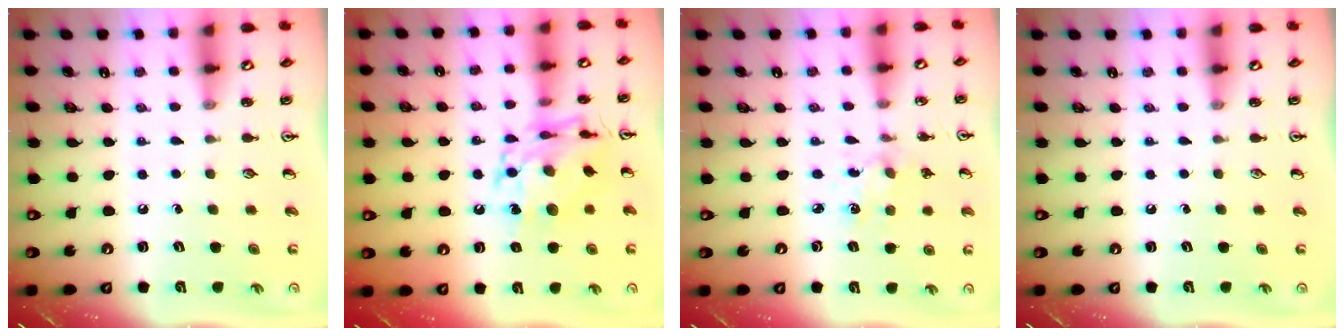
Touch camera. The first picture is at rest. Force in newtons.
{"total": 12.9, "press": 12.9, "slide": 1.0}
{"total": 2.5, "press": 2.4, "slide": 0.6}
{"total": 0.0}